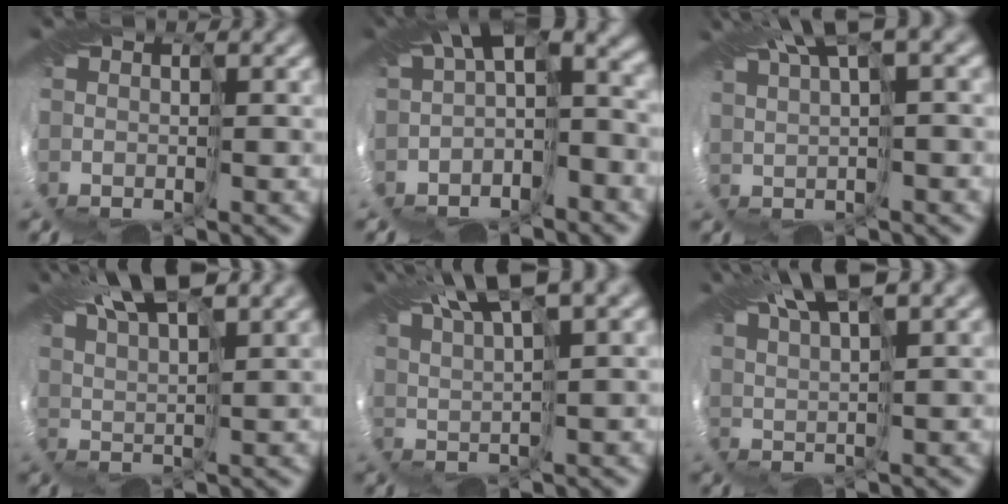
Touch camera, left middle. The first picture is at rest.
{"total": 8.9, "force": [-0.2, 4.4, 7.8], "torque": [-0.117, 0.005, -0.009]}
{"total": 6.3, "force": [3.6, 0.9, 5.0], "torque": [-0.089, 0.023, 0.069]}
{"total": 7.6, "force": [5.0, 1.7, 5.4], "torque": [-0.102, 0.018, 0.085]}
{"total": 8.3, "force": [5.3, 1.5, 6.3], "torque": [-0.114, 0.023, 0.096]}
{"total": 7.0, "force": [4.4, 1.2, 5.2], "torque": [-0.095, 0.022, 0.083]}